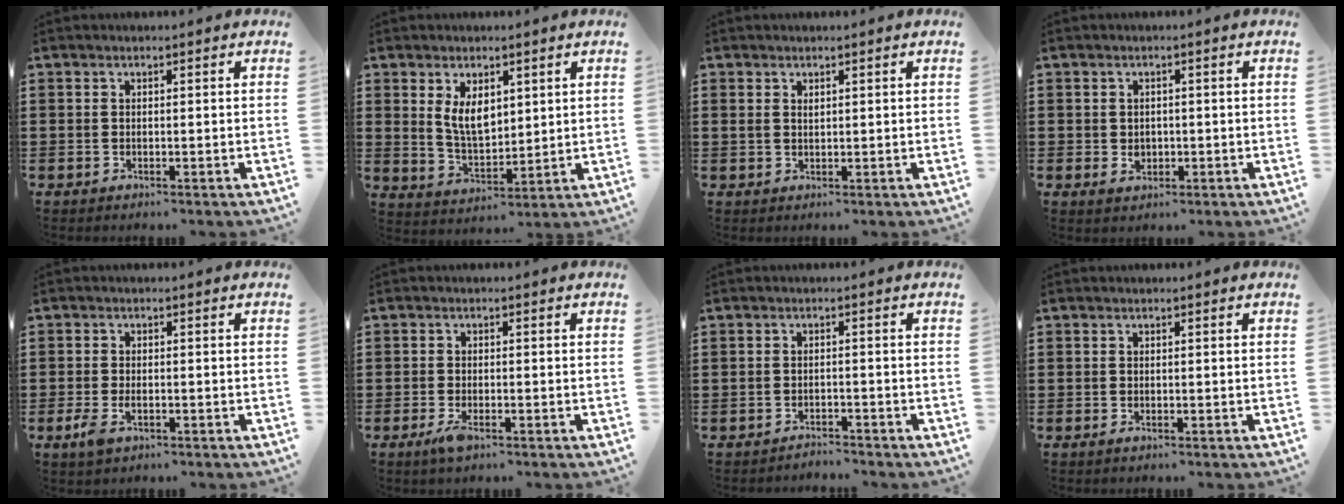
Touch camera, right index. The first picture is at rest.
{"total": 5.9, "force": [2.2, 3.3, 4.3], "torque": [-0.087, 0.003, 0.040]}
{"total": 1.0, "force": [0.6, 0.6, 0.5], "torque": [-0.012, 0.003, 0.011]}
{"total": 1.8, "force": [-0.2, 1.5, 1.0], "torque": [-0.021, 0.005, -0.004]}
{"total": 2.4, "force": [-1.1, 1.1, 1.7], "torque": [-0.045, -0.007, -0.023]}
{"total": 2.0, "force": [-1.1, 0.5, 1.6], "torque": [-0.040, -0.008, -0.024]}
{"total": 1.7, "force": [-1.7, 0.1, -0.2], "torque": [-0.003, 0.001, -0.039]}
{"total": 0.0}